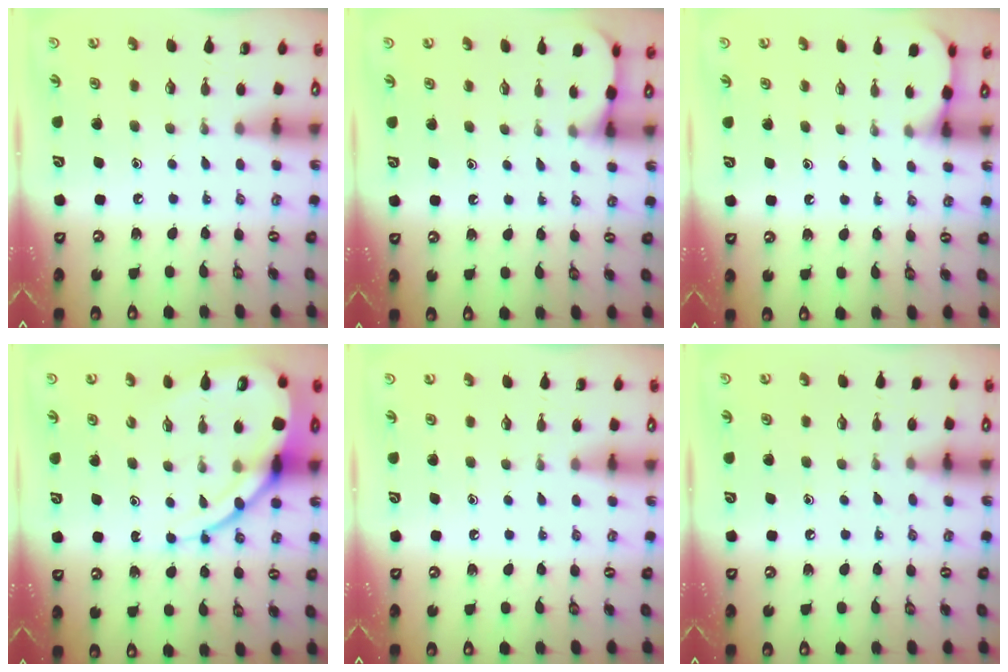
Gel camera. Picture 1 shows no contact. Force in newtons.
{"total": 2.4, "press": 2.4, "slide": 0.2}
{"total": 2.4, "press": 2.4, "slide": 0.2}
{"total": 14.7, "press": 14.6, "slide": 1.6}
{"total": 0.0}
{"total": 4.9, "press": 4.9, "slide": 0.7}